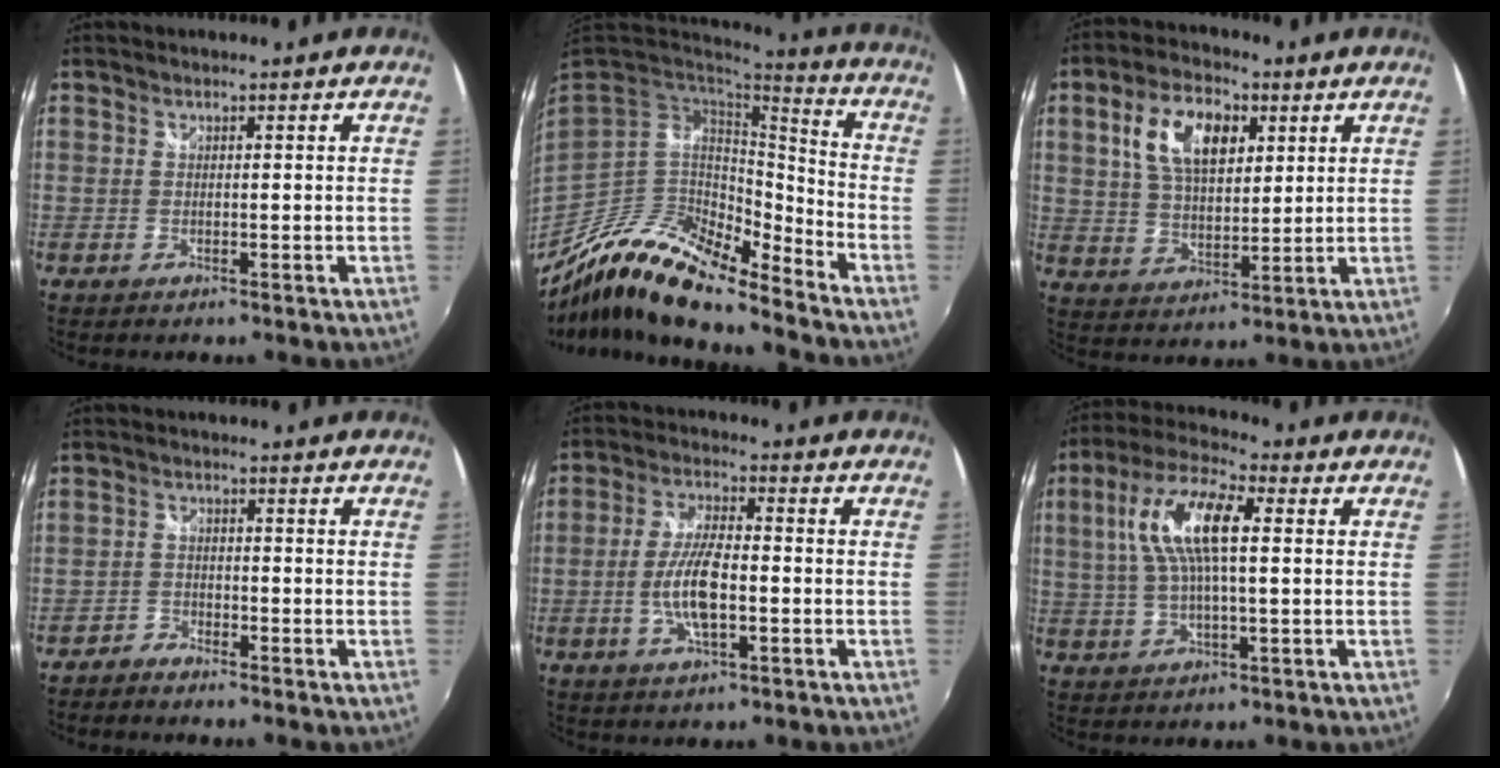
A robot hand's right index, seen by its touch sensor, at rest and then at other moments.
{"total": 16.8, "force": [-13.4, 3.9, 9.2], "torque": [-0.166, -0.025, -0.260]}
{"total": 12.1, "force": [4.3, 6.5, 9.2], "torque": [-0.178, 0.020, 0.081]}
{"total": 2.2, "force": [-2.1, 0.7, -0.1], "torque": [-0.005, 0.000, -0.045]}
{"total": 8.6, "force": [-2.0, 2.6, 7.9], "torque": [-0.162, 0.002, -0.040]}
{"total": 12.8, "force": [2.4, 4.3, 11.8], "torque": [-0.236, 0.019, 0.042]}